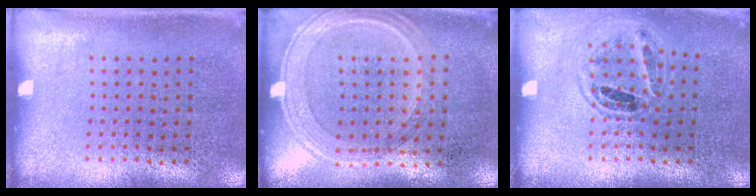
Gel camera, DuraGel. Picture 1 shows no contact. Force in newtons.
{"total": 1.0, "press": 0.9, "slide": 0.3}
{"total": 0.8, "press": 0.8, "slide": 0.1}